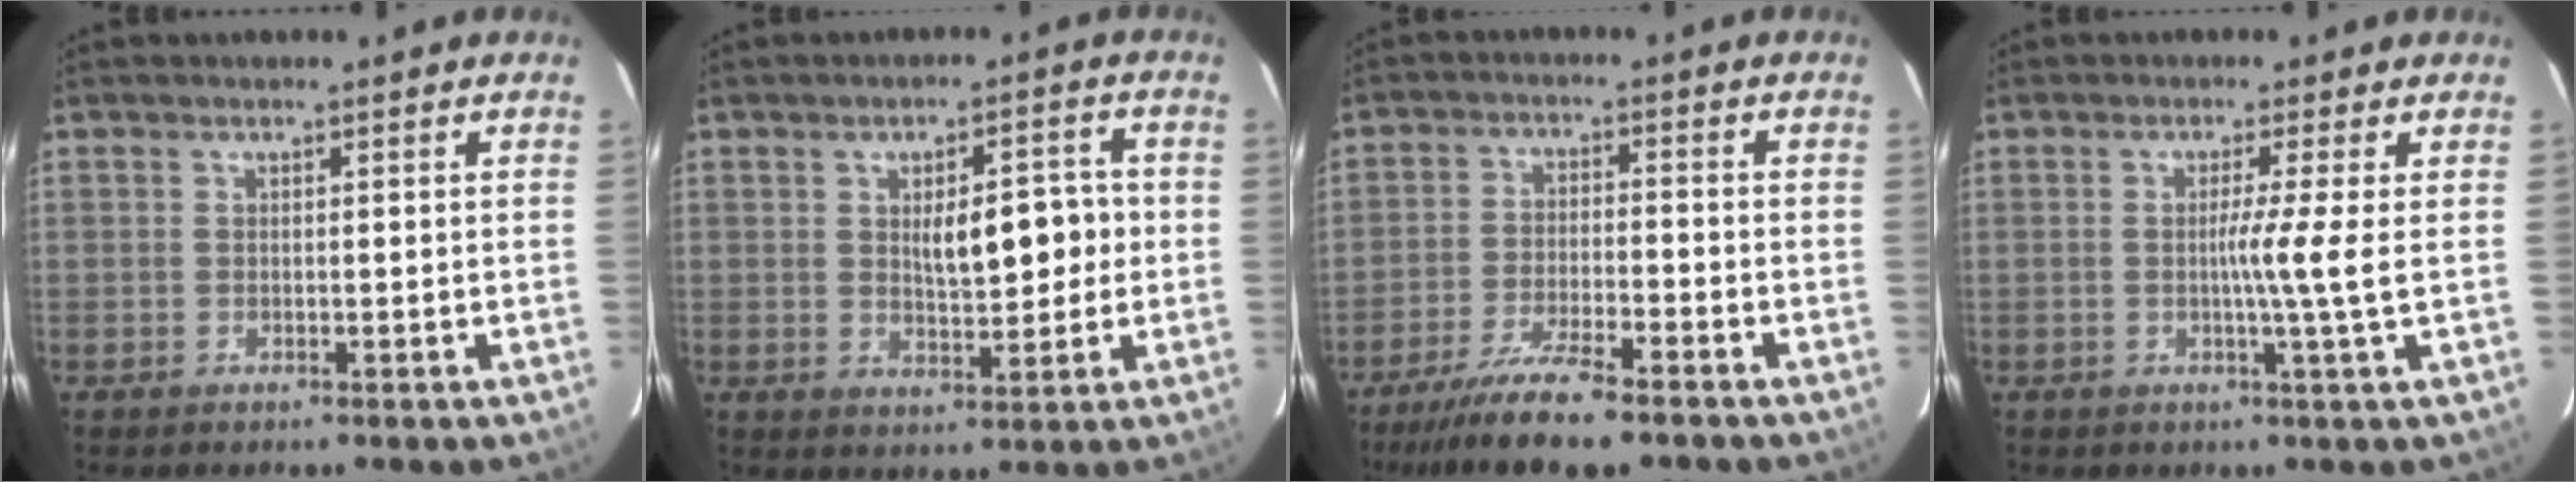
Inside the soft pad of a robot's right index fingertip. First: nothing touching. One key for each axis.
{"total": 7.8, "fx": 0.5, "fy": 2.8, "fz": 7.3, "tx": -0.107, "ty": 0.014, "tz": 0.017}
{"total": 10.1, "fx": -7.8, "fy": 0.9, "fz": 6.4, "tx": -0.110, "ty": -0.025, "tz": -0.132}
{"total": 4.2, "fx": -0.1, "fy": -1.8, "fz": 3.8, "tx": -0.065, "ty": -0.008, "tz": -0.003}